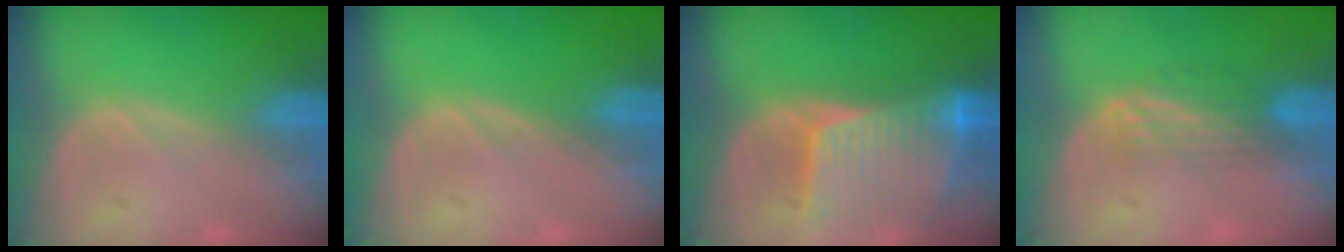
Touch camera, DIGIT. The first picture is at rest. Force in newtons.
{"total": 0.0}
{"total": 8.4, "press": 7.7, "slide": 3.3}
{"total": 3.4, "press": 2.9, "slide": 1.8}